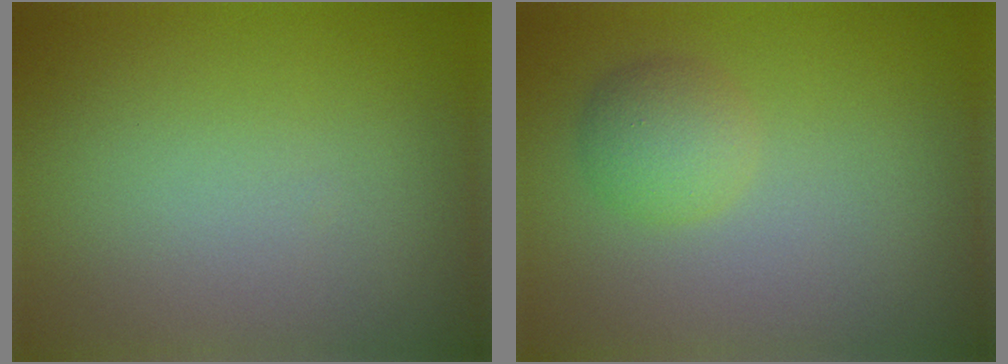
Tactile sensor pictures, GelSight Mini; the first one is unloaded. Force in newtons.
{"total": 2.3, "press": 2.3, "slide": 0.1}